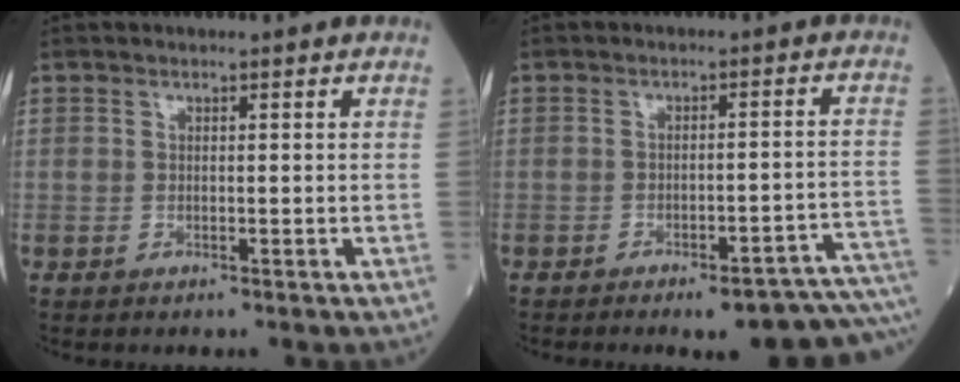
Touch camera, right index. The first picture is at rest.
{"total": 13.4, "force": [-12.0, 0.8, 6.0], "torque": [-0.007, 0.026, -0.136]}